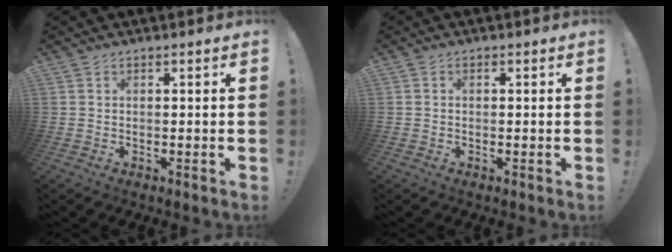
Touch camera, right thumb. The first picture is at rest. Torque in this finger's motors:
{"motor_torque": [-0.15, -0.04, -0.15, 0.07, 0.04]}